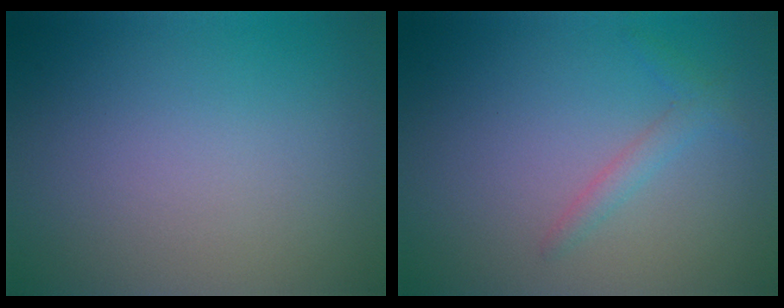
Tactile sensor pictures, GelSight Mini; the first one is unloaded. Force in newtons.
{"total": 1.5, "press": 1.4, "slide": 0.1}